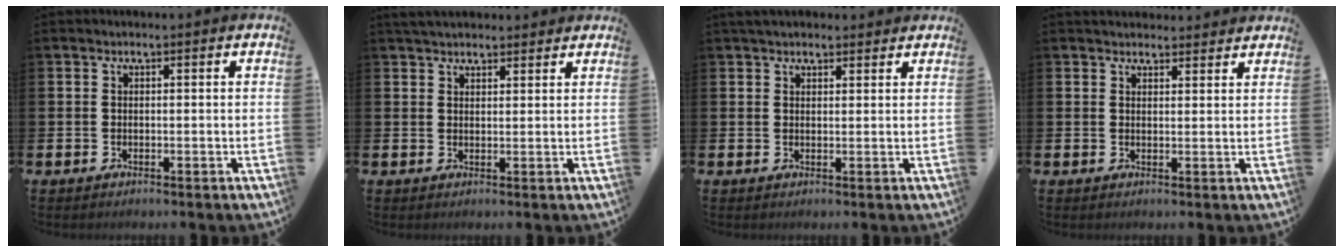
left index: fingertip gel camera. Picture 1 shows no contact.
{"total": 3.3, "force": [3.1, 0.9, 0.6], "torque": [-0.014, -0.008, 0.057]}
{"total": 2.6, "force": [2.4, 0.8, 0.6], "torque": [-0.004, -0.006, 0.042]}
{"total": 2.5, "force": [2.4, 0.7, -0.1], "torque": [0.008, -0.013, 0.043]}